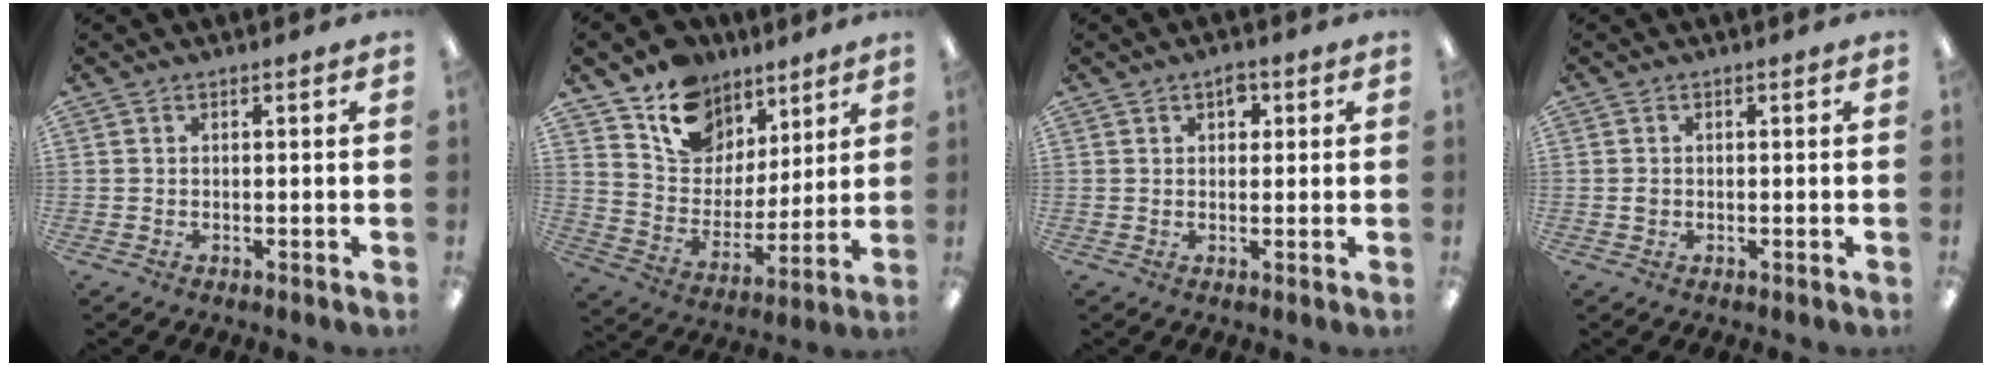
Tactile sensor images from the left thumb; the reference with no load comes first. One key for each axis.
{"total": 14.2, "fx": 9.9, "fy": 9.6, "fz": 3.4, "tx": -0.076, "ty": -0.070, "tz": 0.193}
{"total": 2.9, "fx": 1.6, "fy": 1.9, "fz": 1.5, "tx": -0.007, "ty": -0.004, "tz": 0.023}
{"total": 0.8, "fx": 0.0, "fy": 0.8, "fz": 0.3, "tx": -0.005, "ty": 0.005, "tz": -0.002}